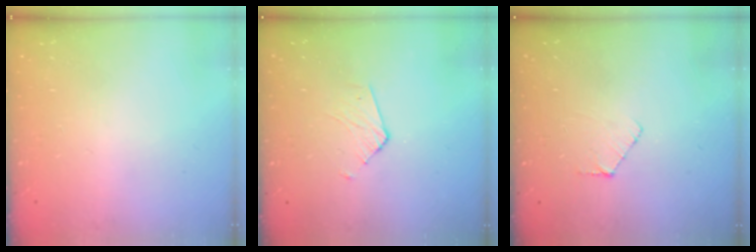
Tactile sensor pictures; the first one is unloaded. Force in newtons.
{"total": 3.2, "press": 3.1, "slide": 0.3}
{"total": 5.0, "press": 5.0, "slide": 0.5}